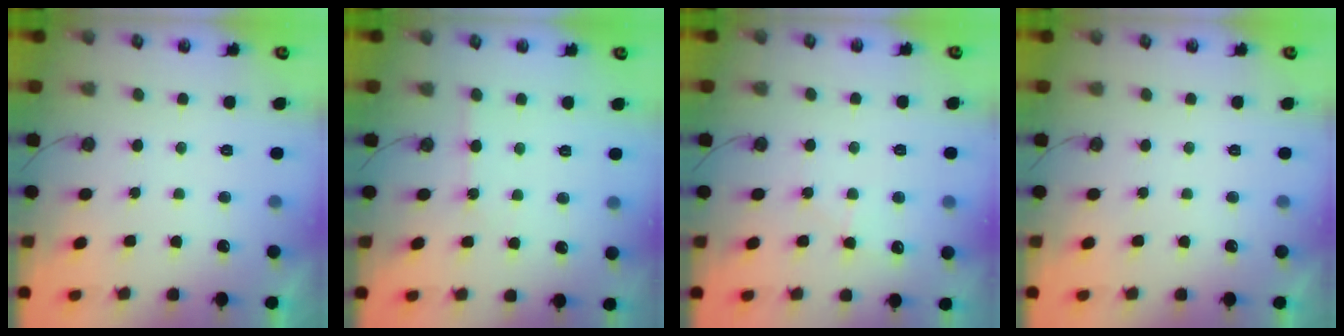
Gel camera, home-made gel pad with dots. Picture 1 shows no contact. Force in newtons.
{"total": 2.1, "press": 2.0, "slide": 0.3}
{"total": 6.6, "press": 6.5, "slide": 0.9}
{"total": 0.0}